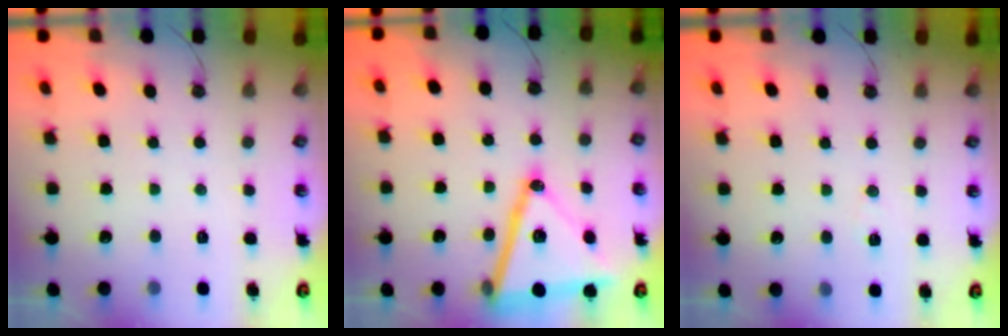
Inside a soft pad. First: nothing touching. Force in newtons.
{"total": 21.2, "press": 20.9, "slide": 3.5}
{"total": 4.7, "press": 3.8, "slide": 2.8}